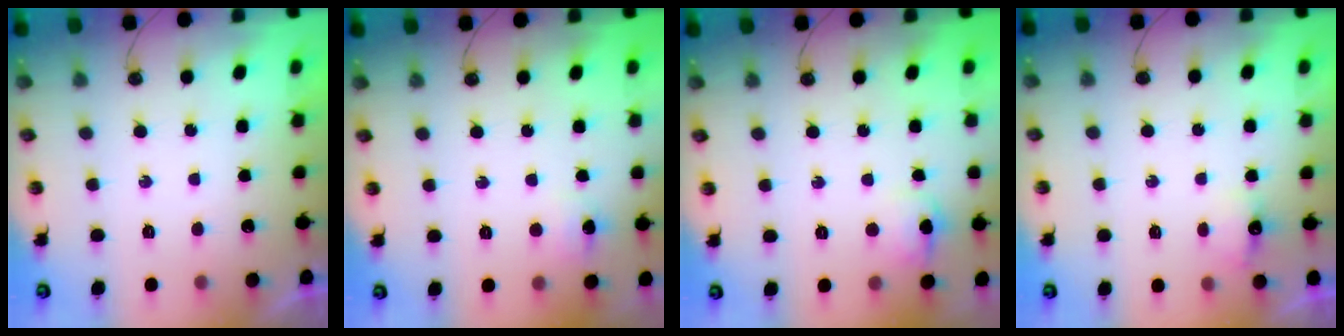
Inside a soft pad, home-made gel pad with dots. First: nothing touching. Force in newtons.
{"total": 4.3, "press": 4.1, "slide": 1.4}
{"total": 5.9, "press": 5.8, "slide": 1.5}
{"total": 3.9, "press": 3.9, "slide": 0.7}